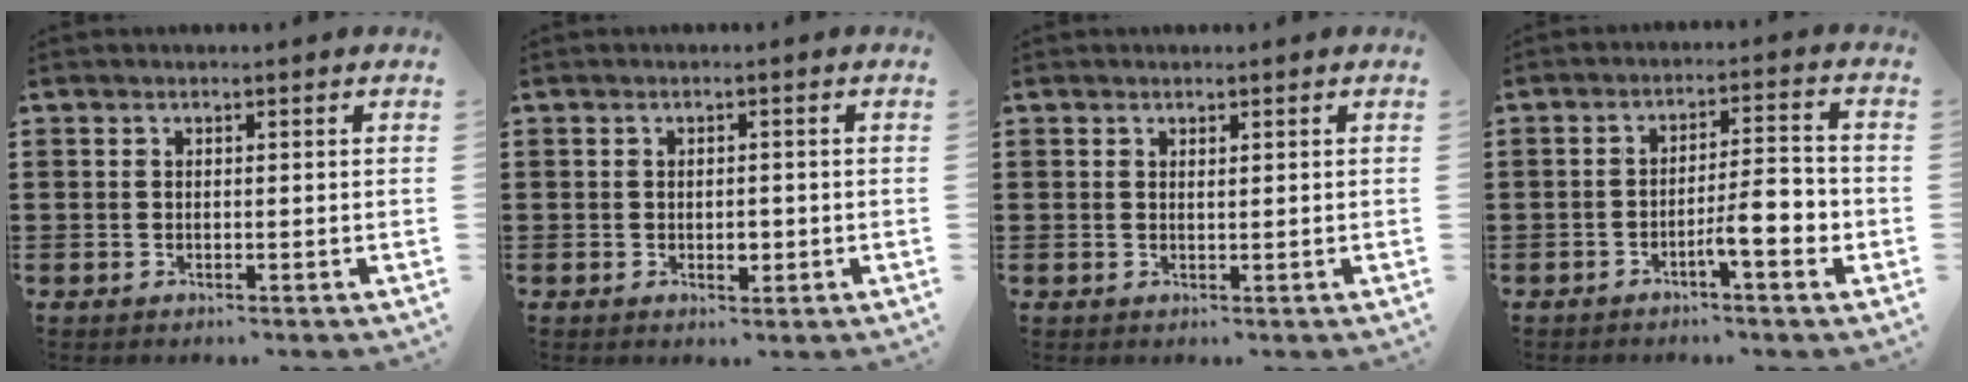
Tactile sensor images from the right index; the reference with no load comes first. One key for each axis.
{"total": 2.1, "fx": -0.4, "fy": 1.0, "fz": 1.8, "tx": -0.033, "ty": -0.001, "tz": -0.007}
{"total": 0.5, "fx": 0.4, "fy": 0.1, "fz": 0.3, "tx": -0.008, "ty": 0.001, "tz": 0.008}
{"total": 6.2, "fx": -2.6, "fy": 1.1, "fz": 5.5, "tx": -0.083, "ty": -0.001, "tz": -0.046}